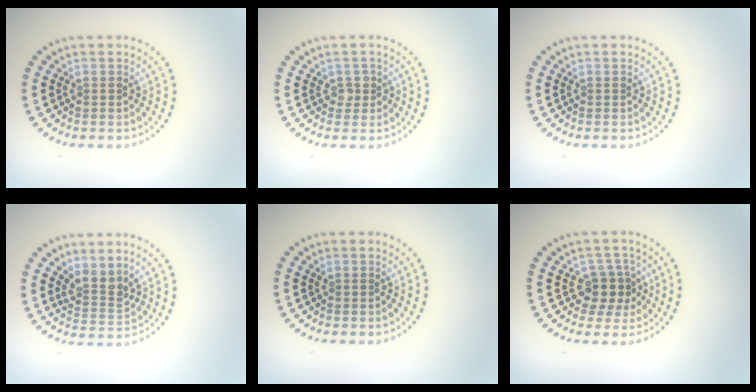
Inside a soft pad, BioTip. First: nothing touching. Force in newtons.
{"total": 1.0, "press": 0.9, "slide": 0.4}
{"total": 0.0}
{"total": 2.6, "press": 1.9, "slide": 1.7}
{"total": 0.0}
{"total": 2.7, "press": 2.2, "slide": 1.5}